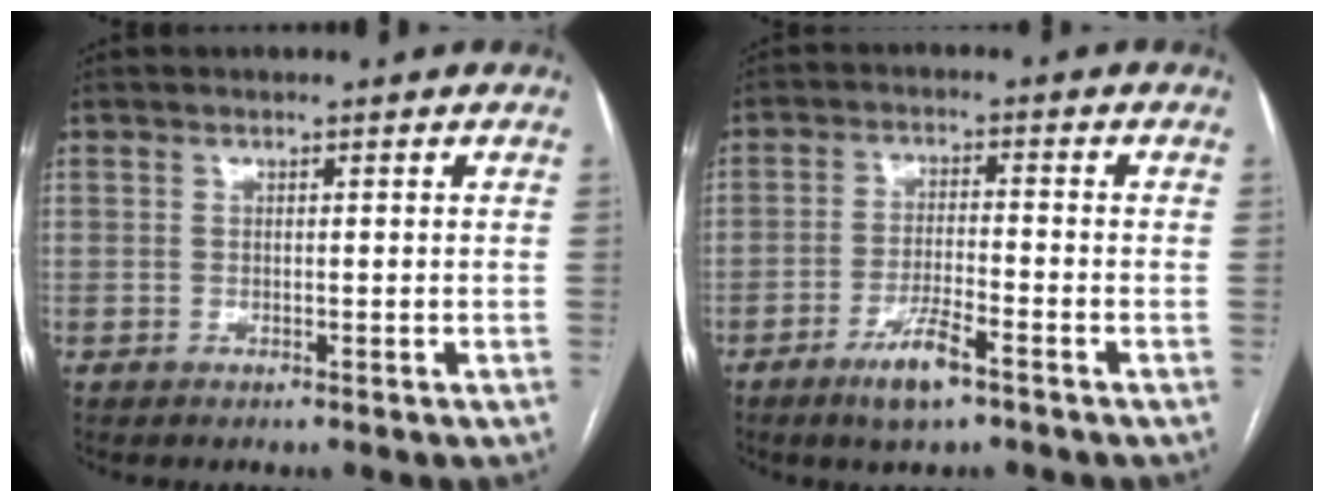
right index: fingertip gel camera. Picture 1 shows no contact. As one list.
[{"total": 6.2, "force": [-4.0, 0.8, 4.6], "torque": [-0.092, -0.007, -0.071]}]